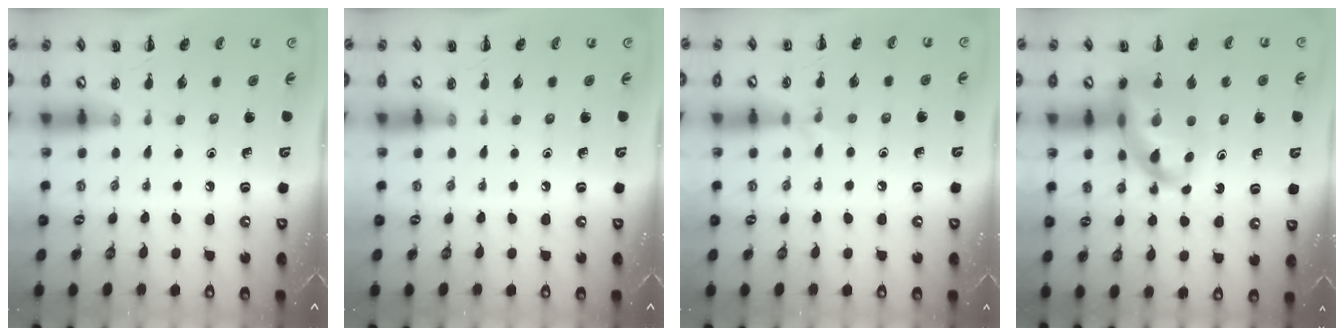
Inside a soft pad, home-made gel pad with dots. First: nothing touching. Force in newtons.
{"total": 0.0}
{"total": 4.9, "press": 4.7, "slide": 1.3}
{"total": 15.9, "press": 15.4, "slide": 3.9}